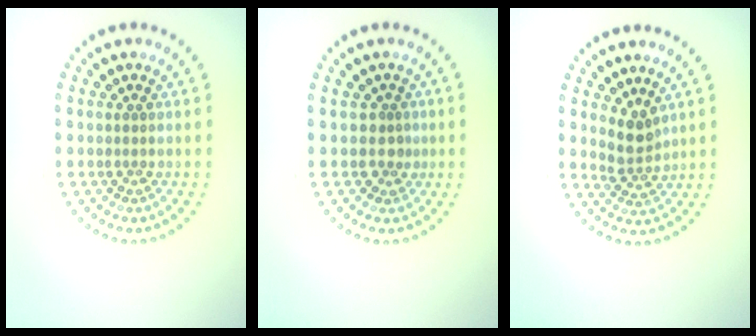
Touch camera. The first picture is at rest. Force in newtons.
{"total": 1.6, "press": 1.2, "slide": 1.0}
{"total": 2.3, "press": 1.8, "slide": 1.4}